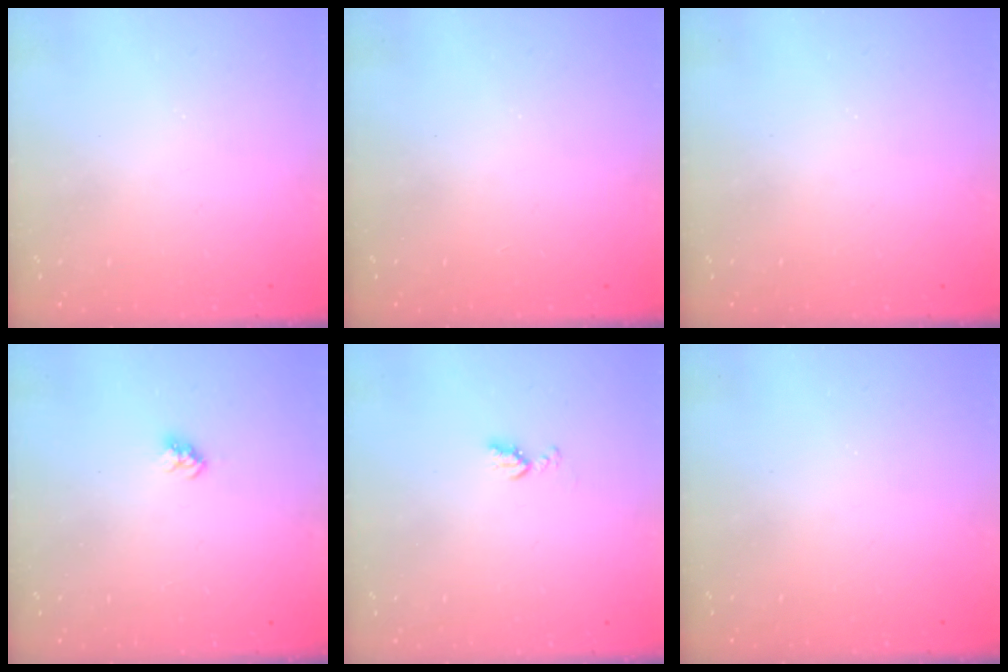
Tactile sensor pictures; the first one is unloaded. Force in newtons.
{"total": 1.1, "press": 1.1, "slide": 0.1}
{"total": 0.0}
{"total": 3.0, "press": 3.0, "slide": 0.3}
{"total": 4.5, "press": 4.5, "slide": 0.6}
{"total": 0.0}